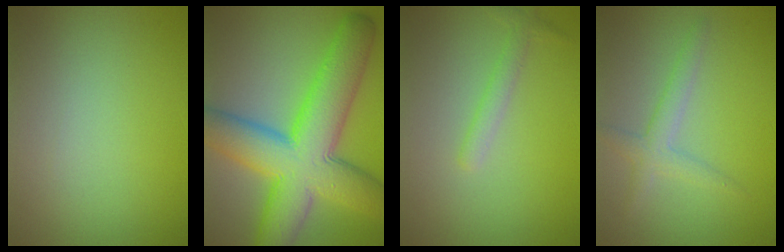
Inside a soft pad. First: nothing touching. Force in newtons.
{"total": 12.0, "press": 12.0, "slide": 0.2}
{"total": 1.5, "press": 1.5, "slide": 0.1}
{"total": 2.3, "press": 2.3, "slide": 0.1}